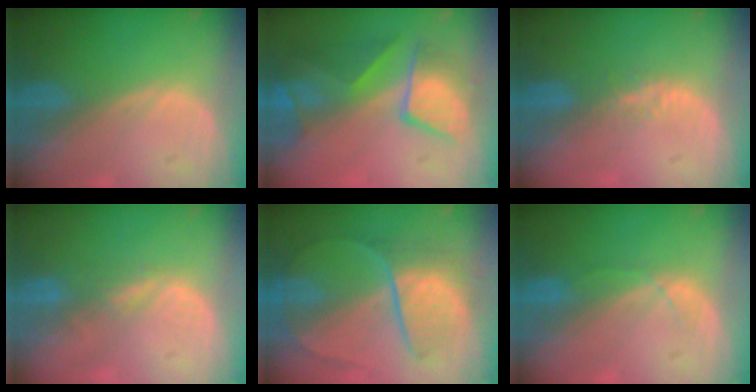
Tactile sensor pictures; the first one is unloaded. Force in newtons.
{"total": 10.0, "press": 8.7, "slide": 4.9}
{"total": 2.8, "press": 2.1, "slide": 1.8}
{"total": 2.7, "press": 2.1, "slide": 1.7}
{"total": 8.2, "press": 7.3, "slide": 3.7}
{"total": 1.4, "press": 1.3, "slide": 0.3}